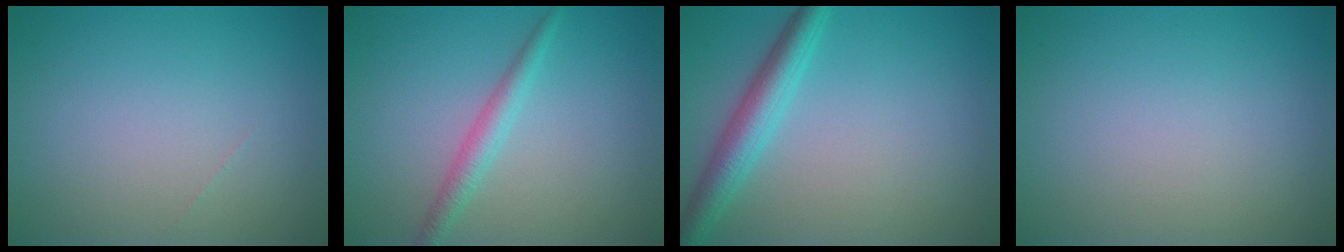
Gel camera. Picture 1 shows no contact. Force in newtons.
{"total": 2.0, "press": 2.0, "slide": 0.0}
{"total": 3.8, "press": 3.8, "slide": 0.1}
{"total": 0.0}